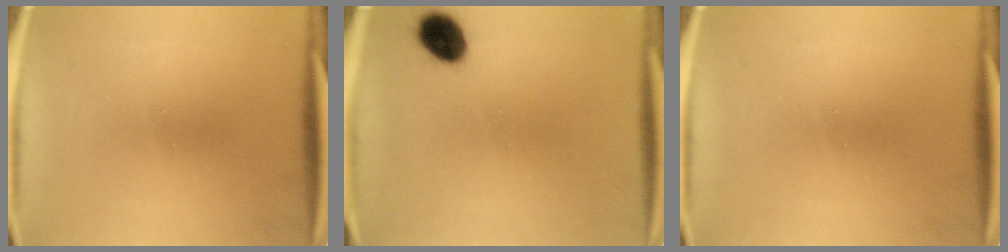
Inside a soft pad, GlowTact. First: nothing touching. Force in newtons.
{"total": 6.9}
{"total": 0.0}